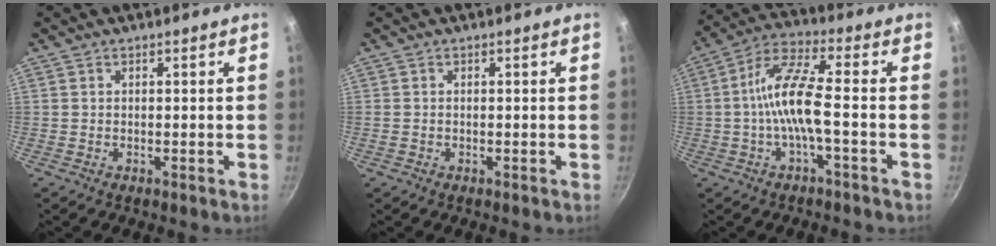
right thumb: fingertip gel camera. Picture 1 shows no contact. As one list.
[{"total": 0.7, "force": [-0.2, 0.6, 0.4], "torque": [-0.008, 0.001, -0.003]}, {"total": 10.4, "force": [-2.0, 2.4, 9.9], "torque": [-0.207, 0.034, -0.047]}]